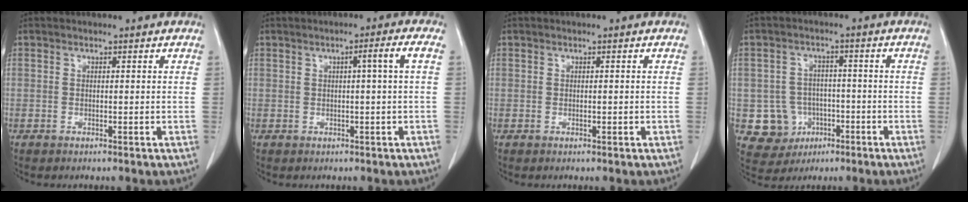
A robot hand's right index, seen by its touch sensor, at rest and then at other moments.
{"total": 3.5, "force": [0.5, -0.3, 3.4], "torque": [-0.056, 0.007, 0.012]}
{"total": 0.9, "force": [-0.2, 0.5, 0.8], "torque": [-0.019, 0.000, -0.001]}
{"total": 8.1, "force": [-2.2, 7.5, 1.9], "torque": [-0.040, 0.015, -0.022]}